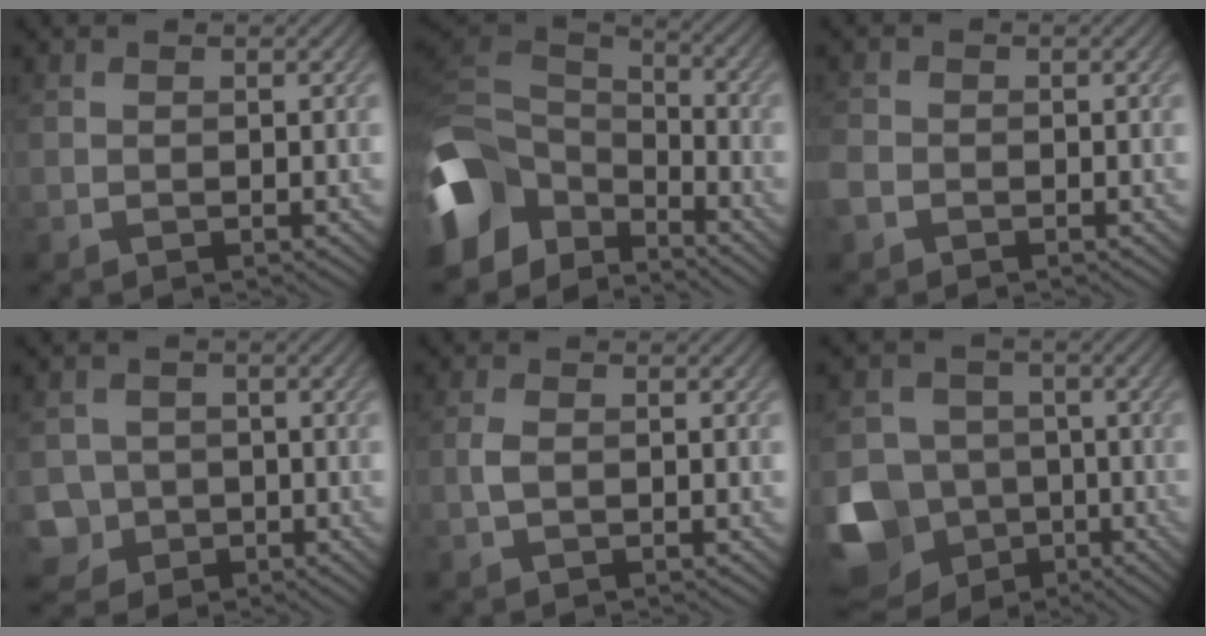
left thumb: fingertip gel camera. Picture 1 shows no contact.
{"total": 12.1, "force": [-5.9, 8.3, 6.6], "torque": [-0.191, -0.008, -0.118]}
{"total": 2.2, "force": [-1.3, 1.6, 0.8], "torque": [-0.024, -0.005, -0.035]}
{"total": 4.9, "force": [-2.1, 4.4, 1.0], "torque": [-0.023, -0.006, -0.051]}
{"total": 1.5, "force": [-0.3, 0.8, 1.2], "torque": [-0.033, 0.002, -0.010]}
{"total": 14.4, "force": [-7.0, 11.7, 4.6], "torque": [-0.138, -0.043, -0.127]}